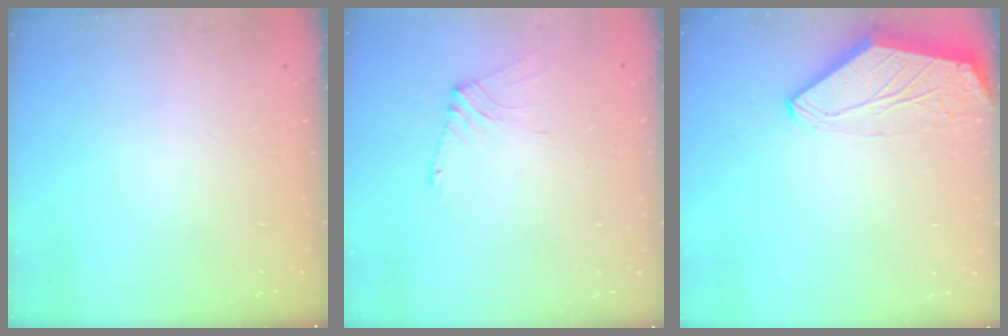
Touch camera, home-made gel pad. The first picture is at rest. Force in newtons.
{"total": 2.2, "press": 2.1, "slide": 0.4}
{"total": 0.0}